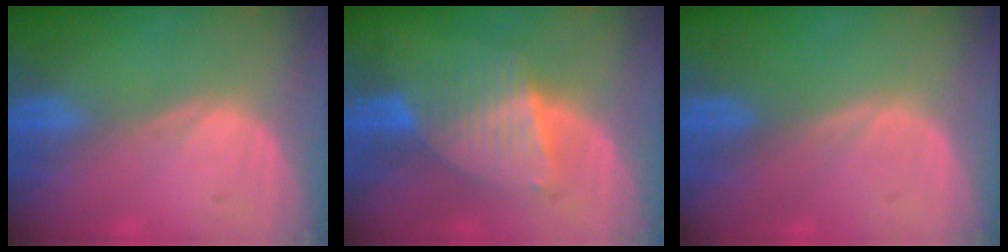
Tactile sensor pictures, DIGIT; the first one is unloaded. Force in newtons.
{"total": 6.1, "press": 6.1, "slide": 0.5}
{"total": 0.0}